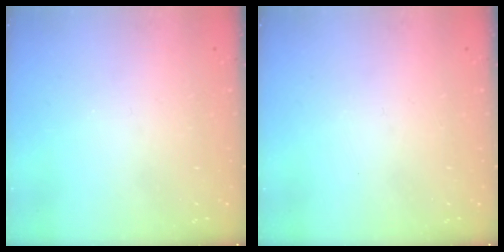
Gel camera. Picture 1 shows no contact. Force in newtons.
{"total": 0.0}